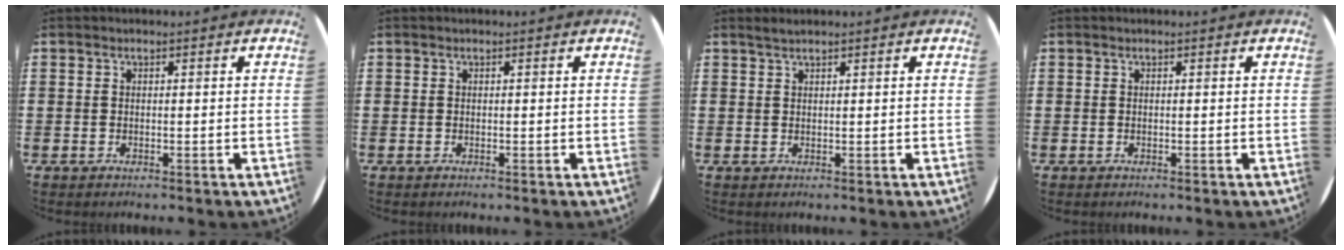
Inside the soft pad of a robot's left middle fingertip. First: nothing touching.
{"total": 0.0}
{"total": 0.9, "force": [0.8, -0.1, 0.4], "torque": [-0.007, 0.000, 0.016]}
{"total": 0.0}